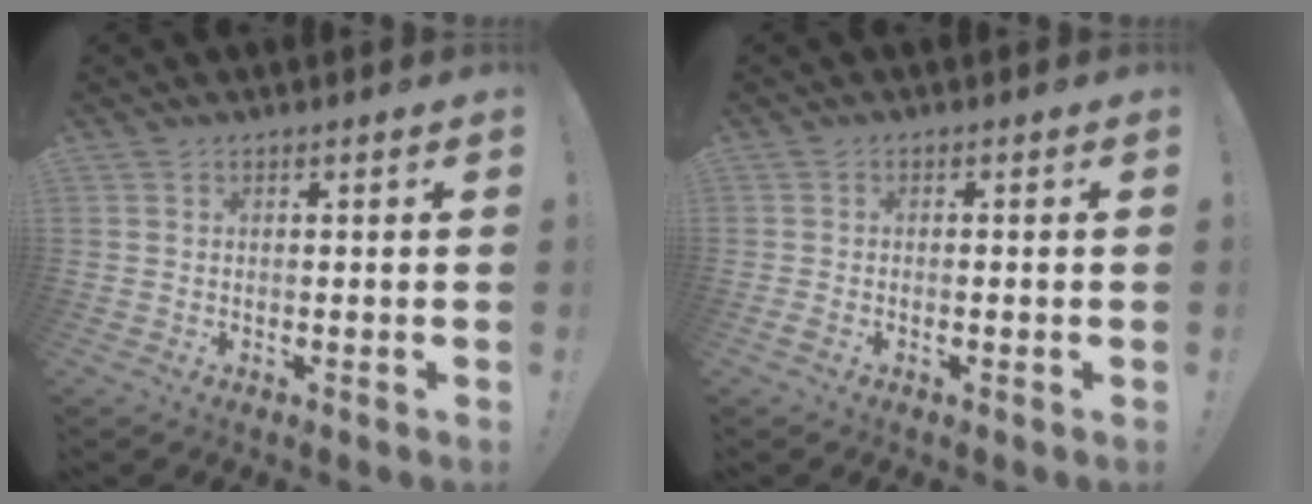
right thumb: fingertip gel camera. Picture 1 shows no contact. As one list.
[{"total": 1.8, "force": [-1.2, 0.4, 1.2], "torque": [-0.020, 0.004, -0.020]}]